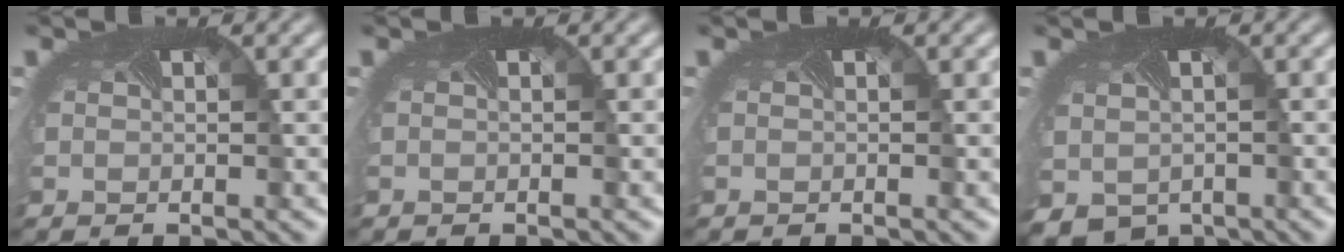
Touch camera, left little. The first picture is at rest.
{"total": 0.0}
{"total": 0.0}
{"total": 5.0, "force": [-2.5, 3.4, 2.6], "torque": [-0.056, -0.029, -0.032]}